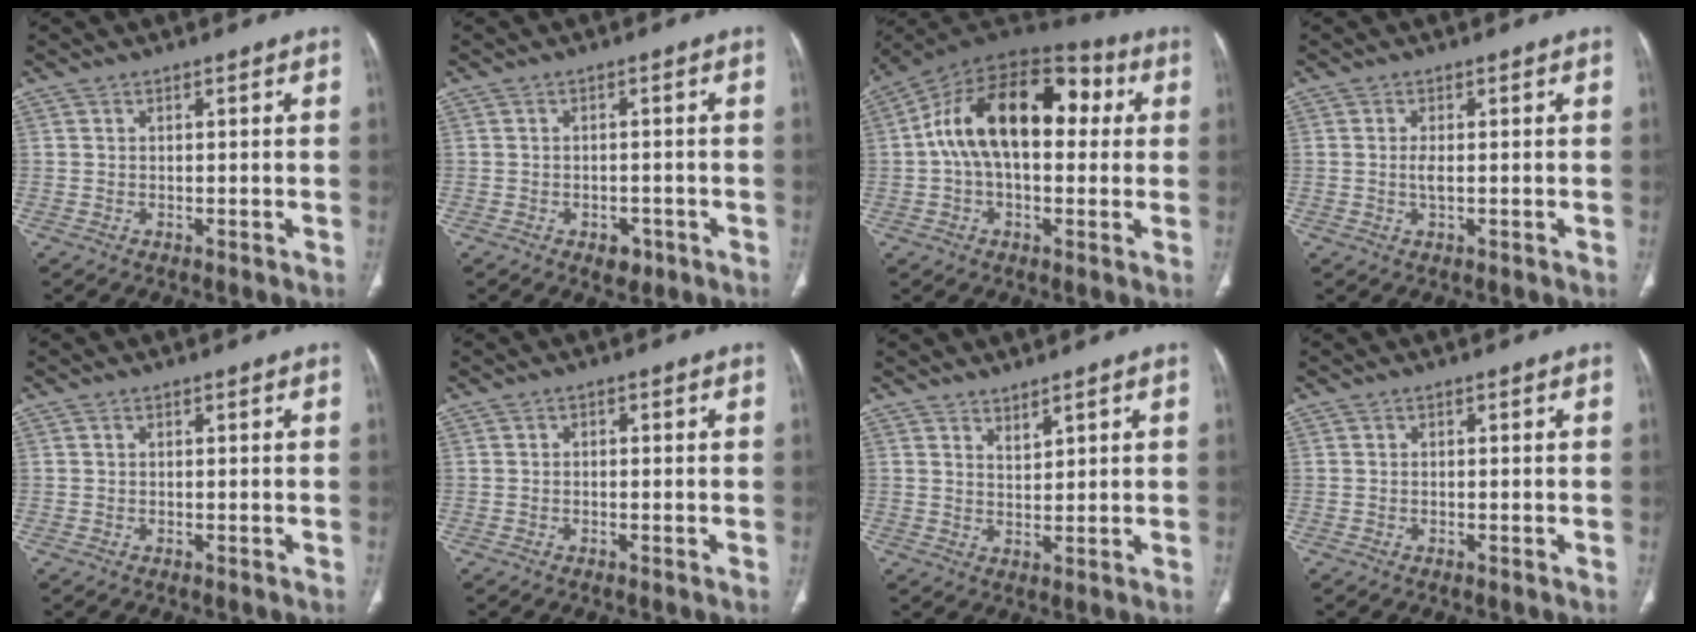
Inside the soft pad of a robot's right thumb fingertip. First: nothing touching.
{"total": 3.0, "force": [-1.7, 2.0, 1.5], "torque": [-0.007, 0.005, -0.015]}
{"total": 20.4, "force": [3.0, 11.8, 16.3], "torque": [-0.248, 0.047, 0.037]}
{"total": 1.6, "force": [0.0, 0.5, 1.5], "torque": [-0.037, -0.003, 0.002]}
{"total": 0.0}
{"total": 0.5, "force": [0.0, 0.4, 0.3], "torque": [-0.004, 0.001, -0.001]}
{"total": 2.4, "force": [2.1, 0.6, 1.1], "torque": [-0.016, -0.022, 0.044]}
{"total": 0.0}